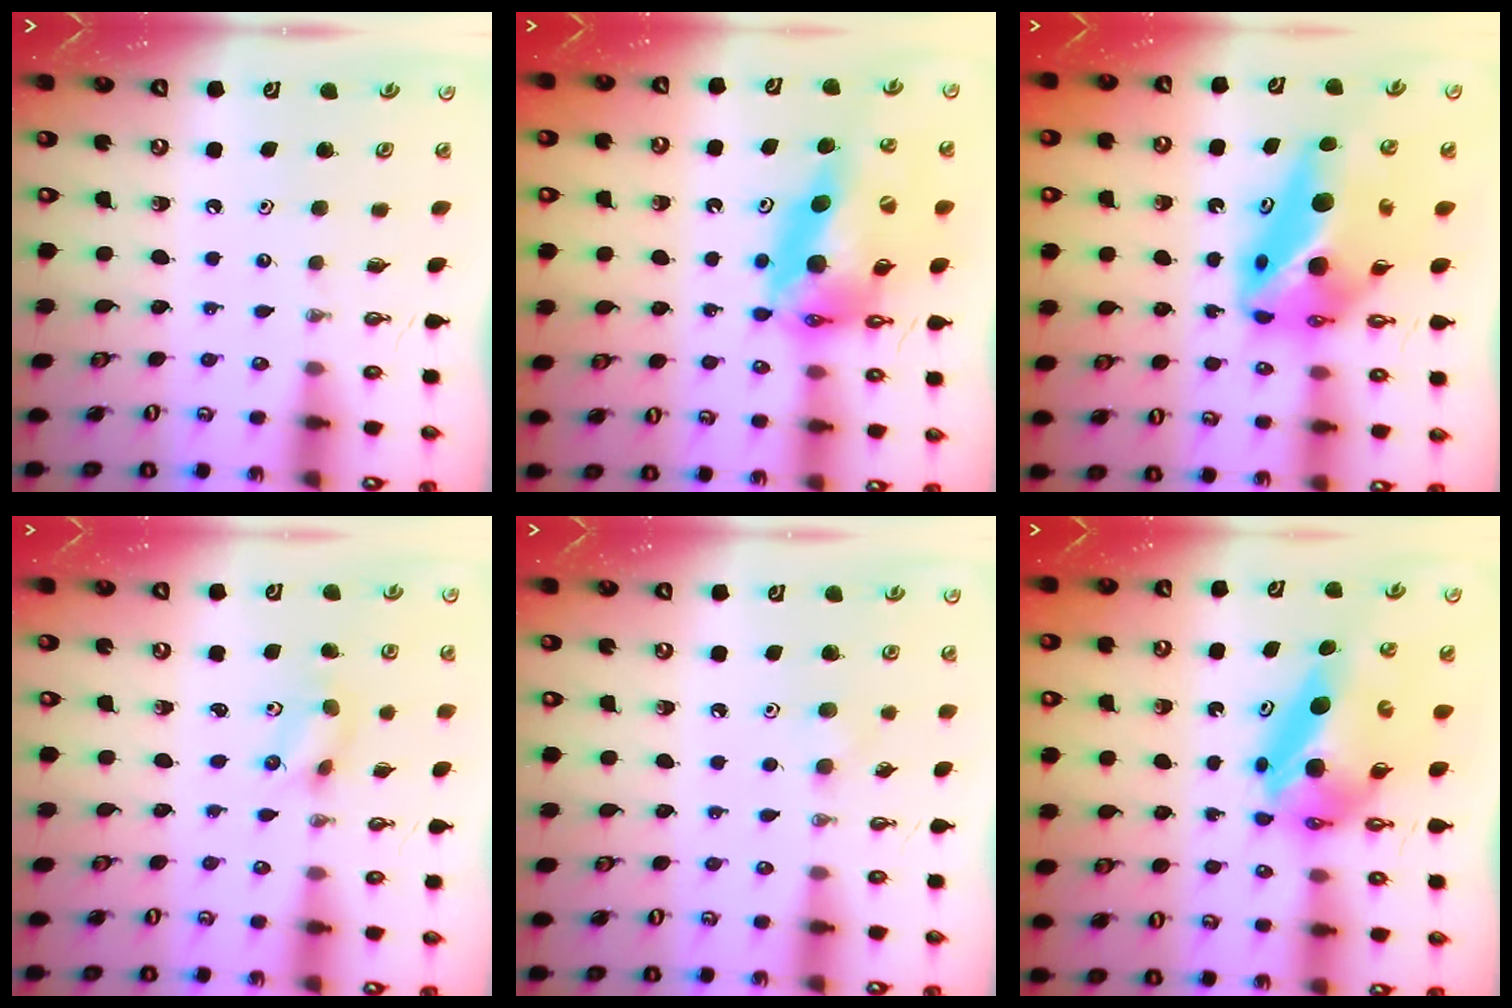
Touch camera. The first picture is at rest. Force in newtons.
{"total": 18.5, "press": 18.3, "slide": 2.4}
{"total": 12.5, "press": 12.2, "slide": 2.8}
{"total": 2.5, "press": 2.3, "slide": 0.9}
{"total": 4.3, "press": 4.2, "slide": 0.8}
{"total": 7.8, "press": 7.8, "slide": 0.7}